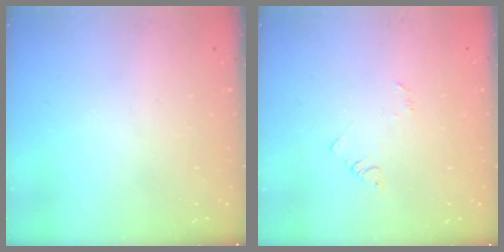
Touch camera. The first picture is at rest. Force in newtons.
{"total": 2.9, "press": 2.9, "slide": 0.3}